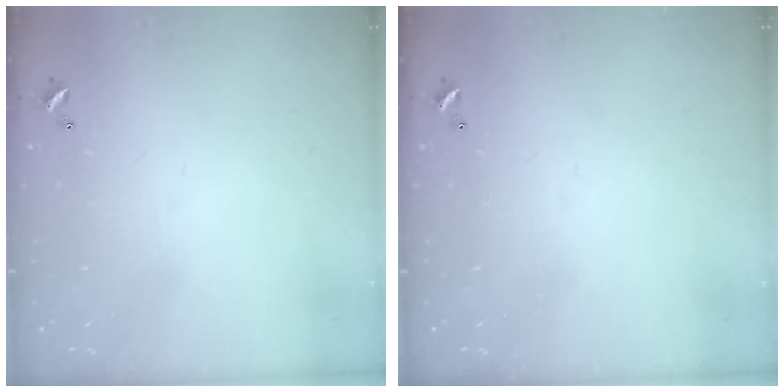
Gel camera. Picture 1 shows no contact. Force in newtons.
{"total": 0.0}